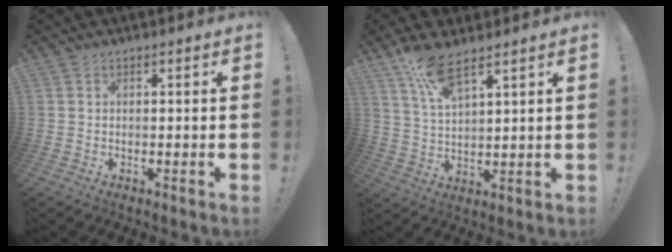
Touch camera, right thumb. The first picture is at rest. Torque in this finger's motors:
{"motor_torque": [0.19, 2.28, 1.05, 0.67, 0.07]}